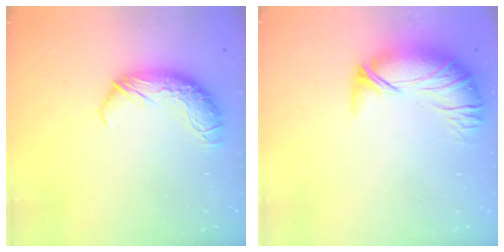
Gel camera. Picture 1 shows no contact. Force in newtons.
{"total": 2.8, "press": 1.7, "slide": 2.3}